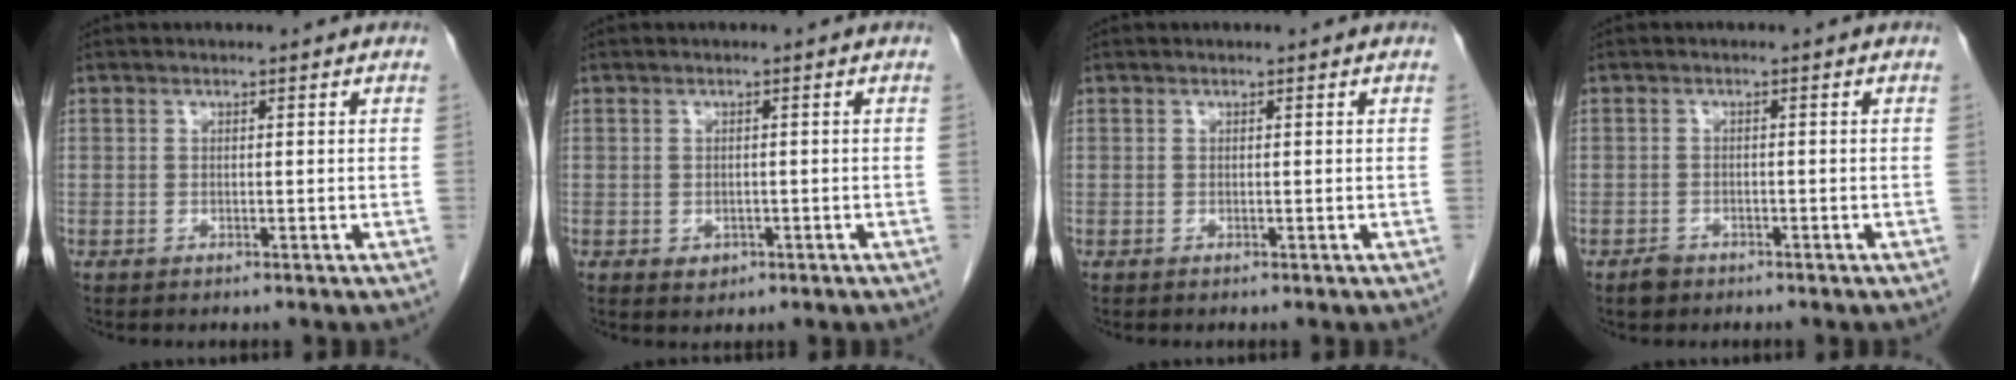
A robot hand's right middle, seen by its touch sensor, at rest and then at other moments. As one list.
[{"total": 1.6, "force": [-0.6, 1.2, 0.8], "torque": [-0.013, 0.001, -0.001]}, {"total": 0.0}, {"total": 1.8, "force": [-1.4, 1.1, 0.4], "torque": [-0.012, 0.002, -0.021]}]